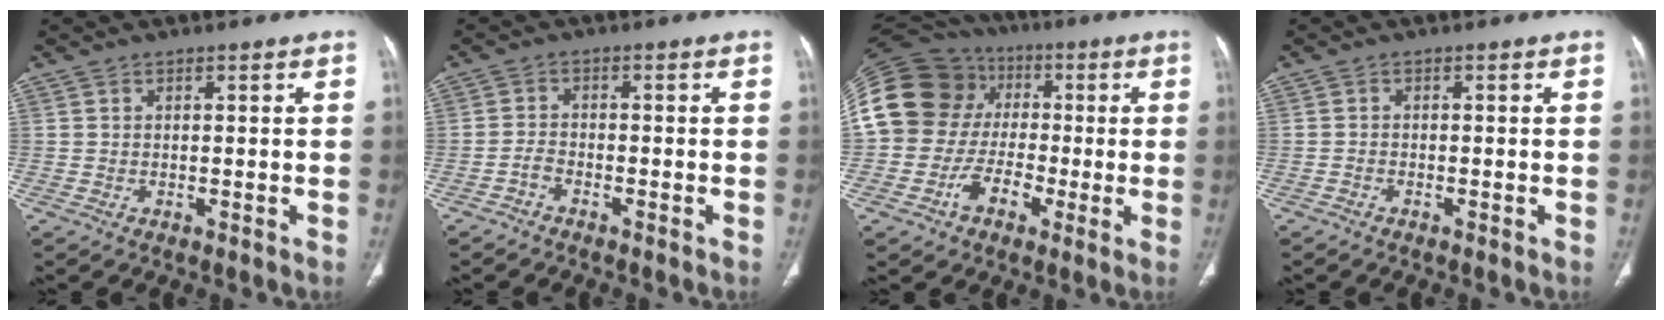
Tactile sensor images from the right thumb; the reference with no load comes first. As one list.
[{"total": 1.7, "force": [-1.4, 0.7, 0.7], "torque": [-0.014, 0.014, -0.028]}, {"total": 22.2, "force": [-1.8, 19.8, 9.9], "torque": [-0.206, 0.079, -0.028]}, {"total": 0.5, "force": [-0.5, 0.2, 0.0], "torque": [-0.001, 0.002, -0.011]}]